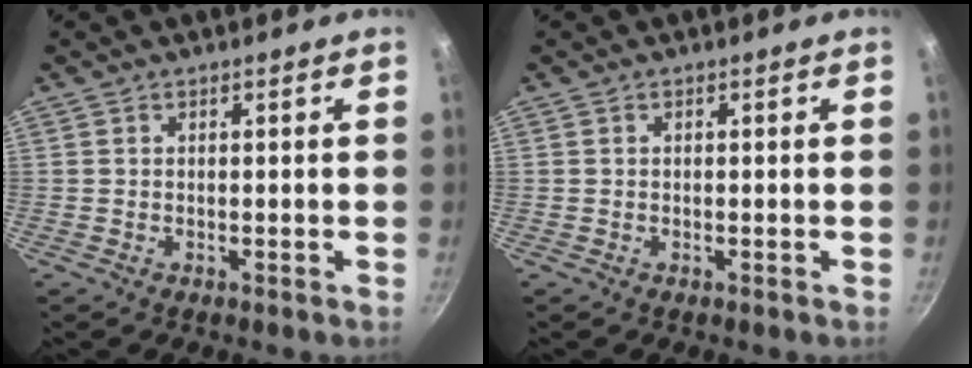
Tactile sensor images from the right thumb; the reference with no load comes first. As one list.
[{"total": 0.0}]